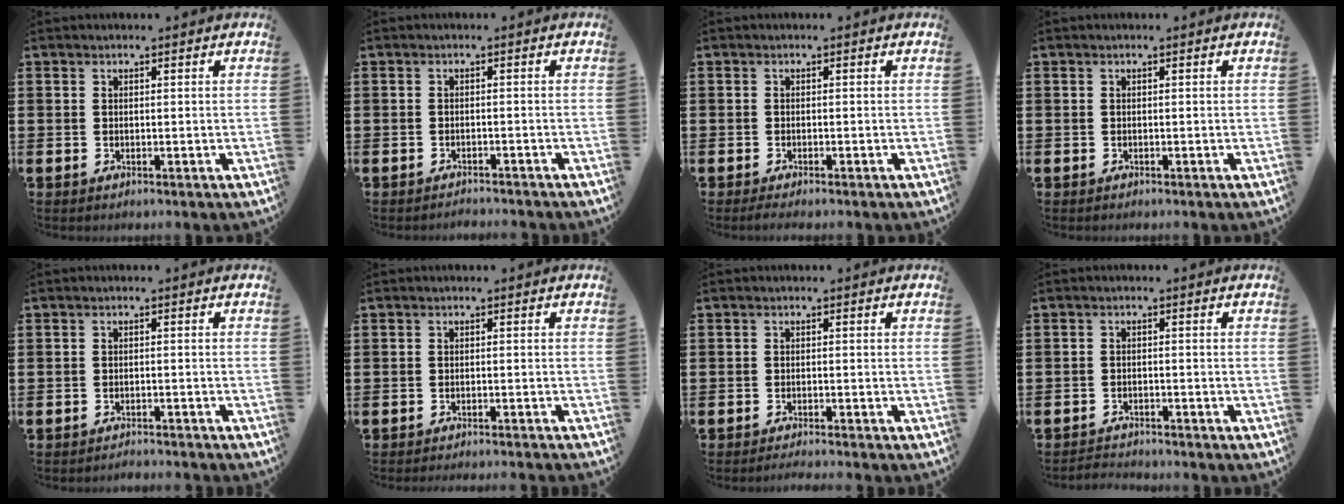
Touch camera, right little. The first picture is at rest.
{"total": 1.1, "force": [-1.0, -0.1, -0.1], "torque": [-0.001, 0.003, -0.022]}
{"total": 0.8, "force": [-0.5, 0.1, 0.6], "torque": [-0.010, -0.001, -0.010]}
{"total": 0.0}
{"total": 1.2, "force": [-1.2, -0.1, -0.1], "torque": [-0.002, 0.003, -0.025]}
{"total": 0.9, "force": [-0.9, -0.3, 0.0], "torque": [0.002, 0.001, -0.019]}
{"total": 1.0, "force": [-0.9, -0.2, 0.2], "torque": [-0.002, -0.001, -0.019]}
{"total": 1.6, "force": [-1.6, 0.0, -0.2], "torque": [-0.003, 0.004, -0.036]}